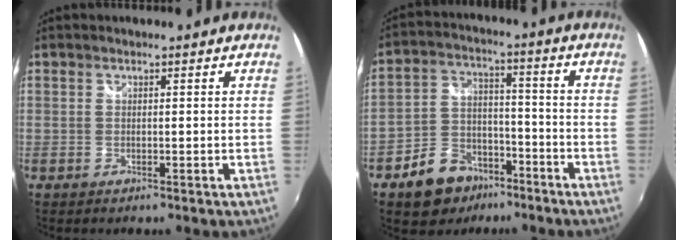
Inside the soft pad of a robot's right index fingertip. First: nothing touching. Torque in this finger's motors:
{"motor_torque": [0.82, -0.80, 0.43, 0.05]}